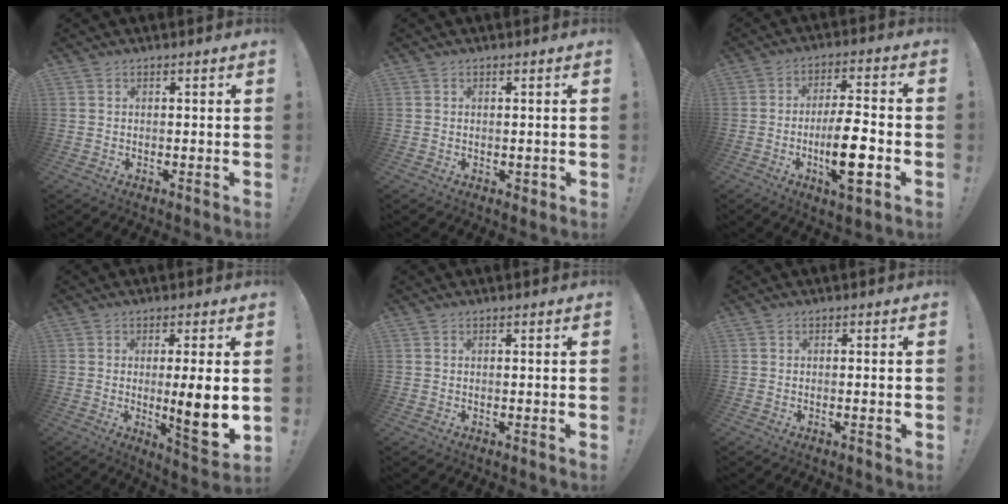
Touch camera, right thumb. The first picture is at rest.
{"total": 1.5, "force": [0.0, 1.2, 0.9], "torque": [-0.012, 0.003, 0.001]}
{"total": 13.6, "force": [-3.9, 3.4, 12.6], "torque": [-0.214, 0.006, -0.068]}
{"total": 10.7, "force": [-0.4, 1.3, 10.6], "torque": [-0.152, -0.013, -0.007]}
{"total": 0.0}
{"total": 1.1, "force": [-0.6, -0.2, 0.9], "torque": [-0.022, 0.002, -0.011]}